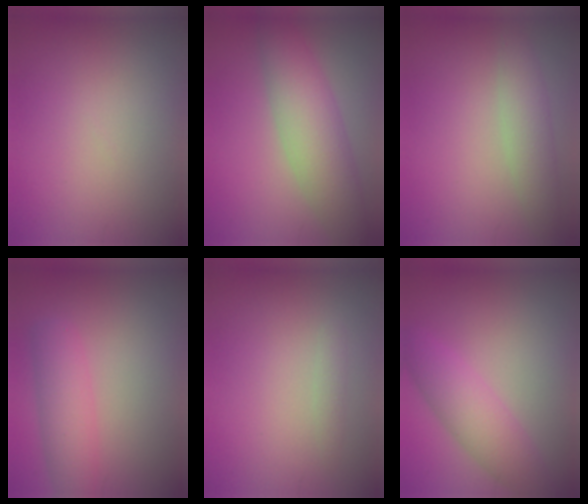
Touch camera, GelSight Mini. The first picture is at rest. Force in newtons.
{"total": 6.3, "press": 6.3, "slide": 0.4}
{"total": 3.1, "press": 3.1, "slide": 0.0}
{"total": 3.8, "press": 3.8, "slide": 0.2}
{"total": 0.8, "press": 0.8, "slide": 0.0}
{"total": 4.5, "press": 4.5, "slide": 0.2}